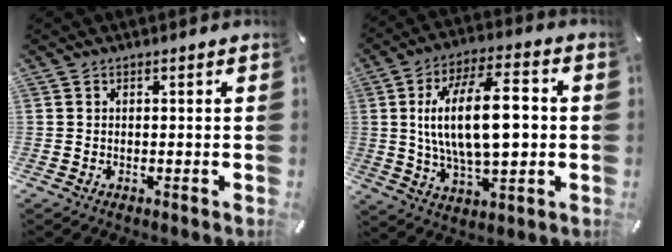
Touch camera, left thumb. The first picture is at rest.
{"total": 19.7, "force": [1.5, 9.3, 17.3], "torque": [-0.324, 0.001, 0.019]}